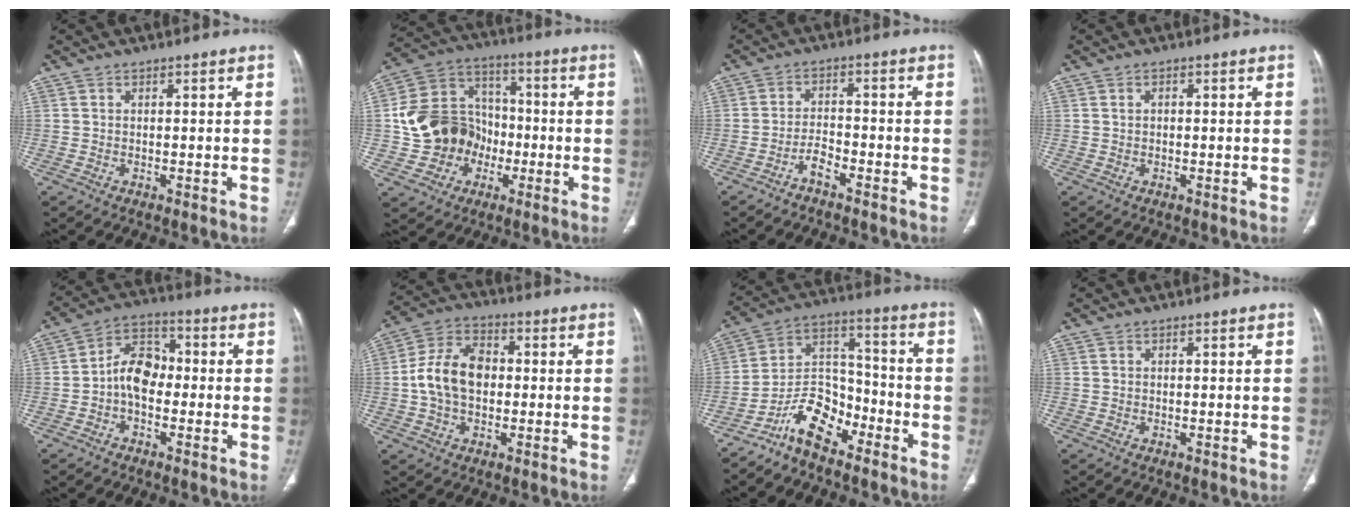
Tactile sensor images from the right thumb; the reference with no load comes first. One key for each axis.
{"total": 15.3, "fx": -3.0, "fy": 13.3, "fz": 6.9, "tx": -0.089, "ty": 0.040, "tz": -0.052}
{"total": 3.3, "fx": -2.6, "fy": 0.9, "fz": 1.8, "tx": -0.039, "ty": 0.026, "tz": -0.050}
{"total": 0.7, "fx": 0.1, "fy": 0.5, "fz": 0.5, "tx": -0.011, "ty": 0.004, "tz": 0.004}
{"total": 8.6, "fx": -1.4, "fy": 5.9, "fz": 6.1, "tx": -0.086, "ty": 0.032, "tz": -0.039}
{"total": 11.5, "fx": -0.2, "fy": 8.0, "fz": 8.3, "tx": -0.149, "ty": 0.028, "tz": -0.011}
{"total": 10.6, "fx": -7.6, "fy": 5.4, "fz": 5.0, "tx": -0.075, "ty": 0.083, "tz": -0.151}
{"total": 0.0}